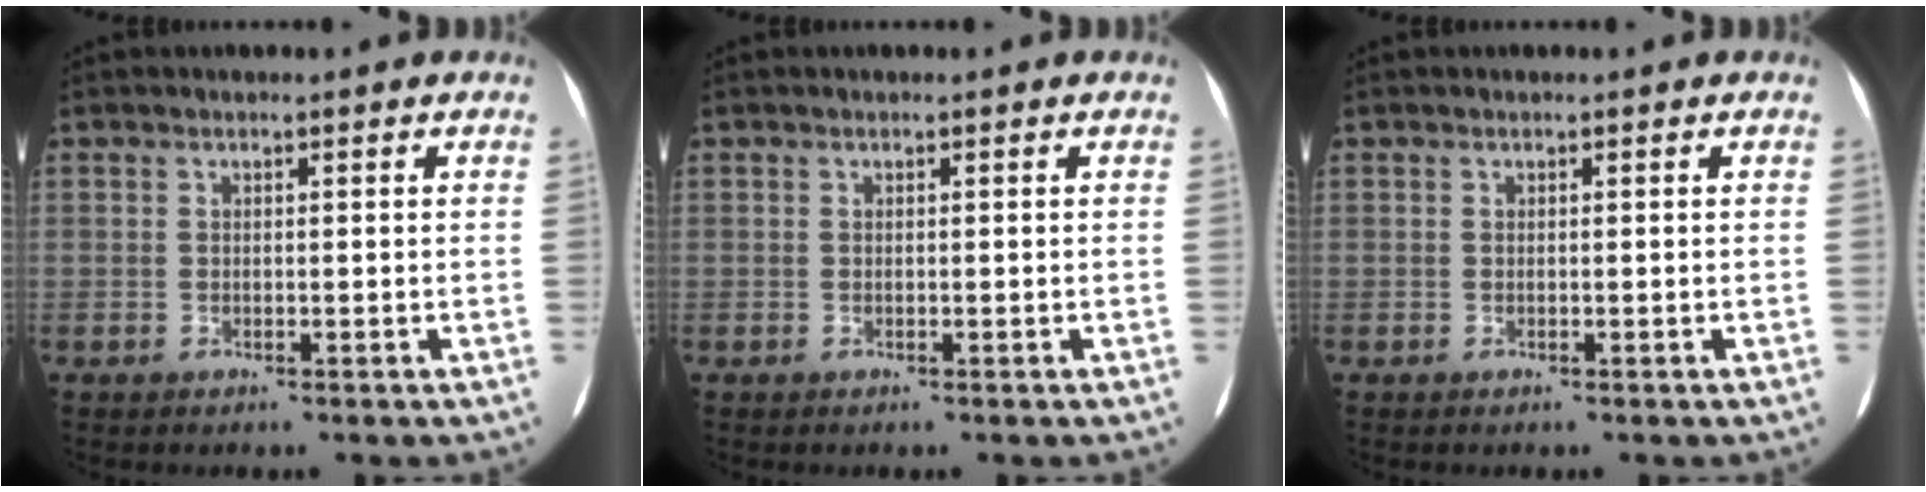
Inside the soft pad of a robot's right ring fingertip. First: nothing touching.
{"total": 0.0}
{"total": 0.0}